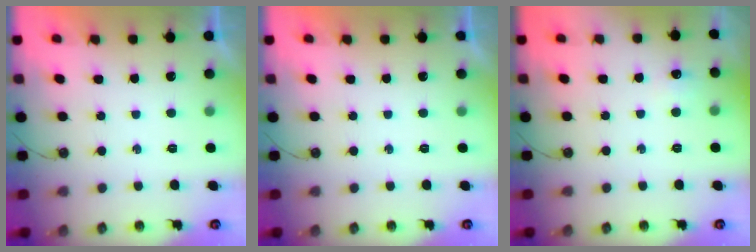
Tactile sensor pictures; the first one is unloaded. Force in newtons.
{"total": 0.0}
{"total": 5.2, "press": 5.1, "slide": 0.7}